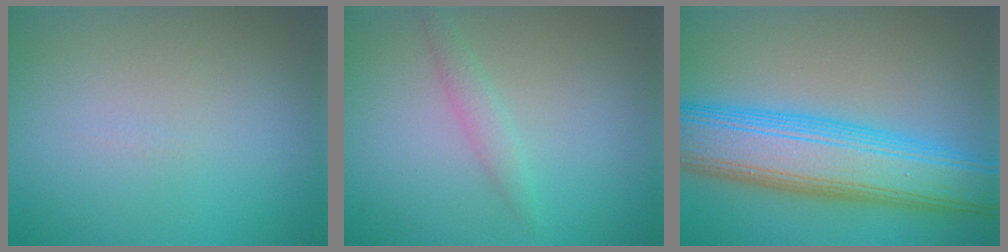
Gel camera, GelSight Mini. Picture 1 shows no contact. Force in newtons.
{"total": 1.4, "press": 1.4, "slide": 0.1}
{"total": 10.2, "press": 10.2, "slide": 0.2}